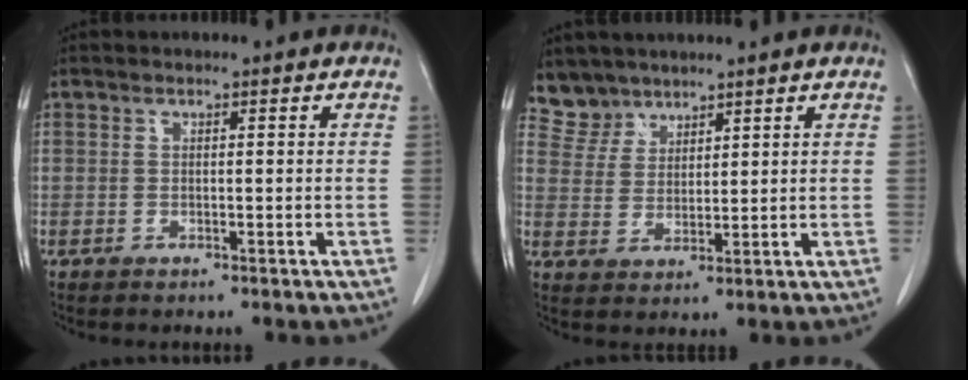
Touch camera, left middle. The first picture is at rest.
{"total": 4.4, "force": [3.9, 2.0, -0.6], "torque": [0.017, 0.002, 0.081]}